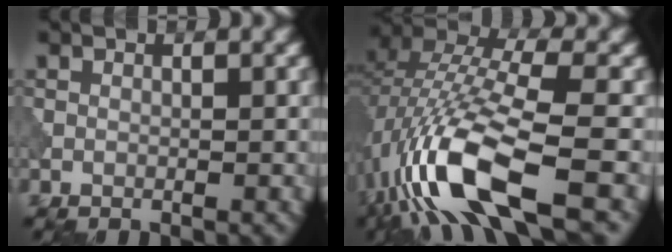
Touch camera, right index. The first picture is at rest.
{"total": 12.5, "force": [-5.2, 4.0, 10.7], "torque": [-0.219, 0.007, -0.099]}